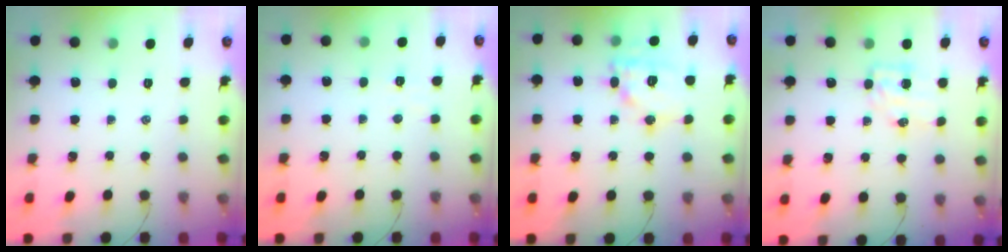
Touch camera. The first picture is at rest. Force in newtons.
{"total": 2.4, "press": 2.3, "slide": 0.6}
{"total": 13.6, "press": 13.6, "slide": 1.1}
{"total": 5.4, "press": 5.4, "slide": 0.4}